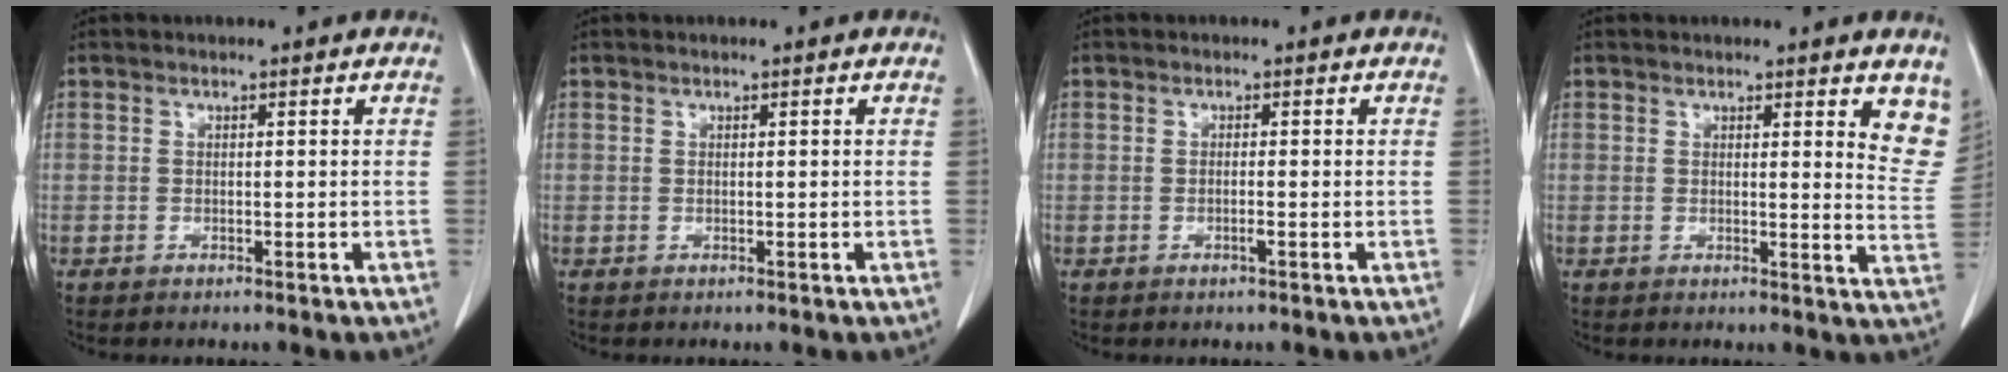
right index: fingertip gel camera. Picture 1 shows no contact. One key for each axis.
{"total": 0.0}
{"total": 1.2, "fx": -0.4, "fy": 0.2, "fz": 1.1, "tx": -0.023, "ty": 0.000, "tz": -0.006}
{"total": 7.1, "fx": 4.8, "fy": 1.9, "fz": 4.9, "tx": -0.049, "ty": -0.026, "tz": 0.040}